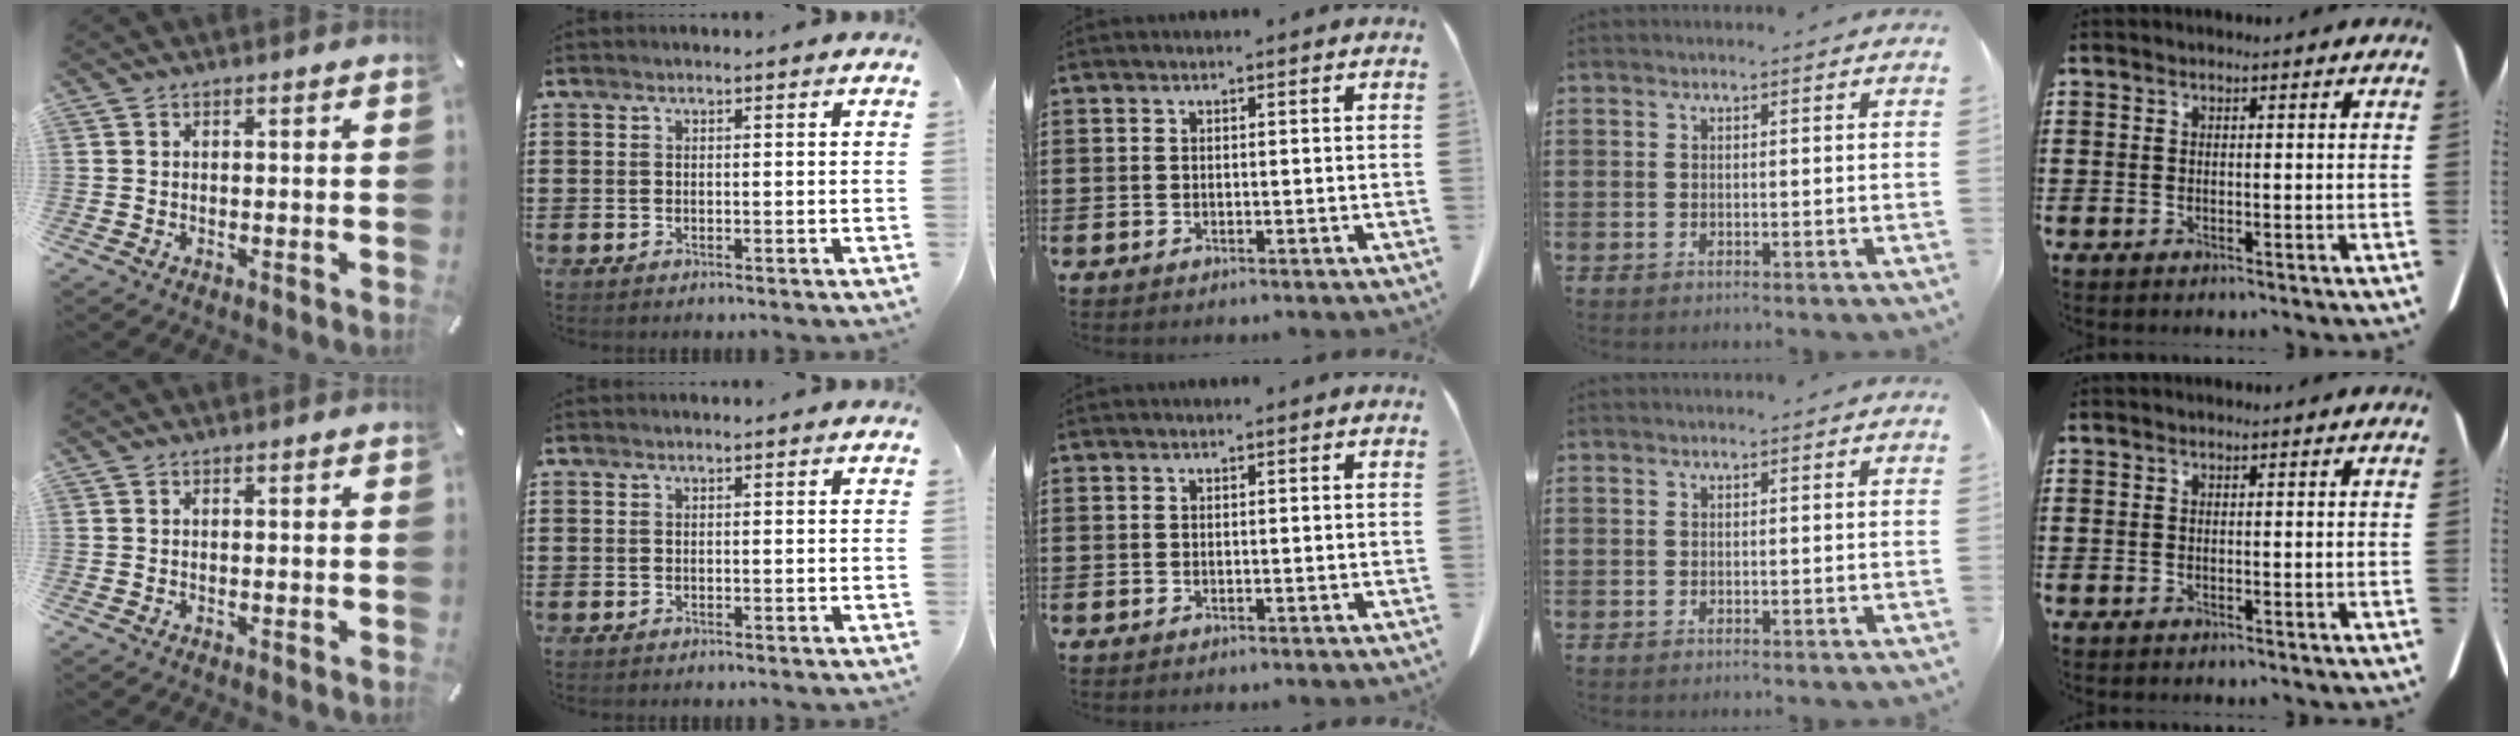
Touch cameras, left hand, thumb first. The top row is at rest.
{}